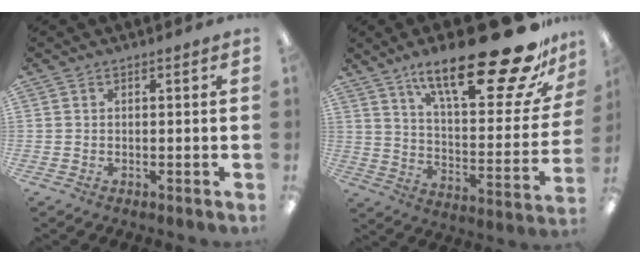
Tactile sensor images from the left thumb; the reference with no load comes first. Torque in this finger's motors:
{"motor_torque": [0.87, 0.46, 1.66, -1.11, 0.15]}